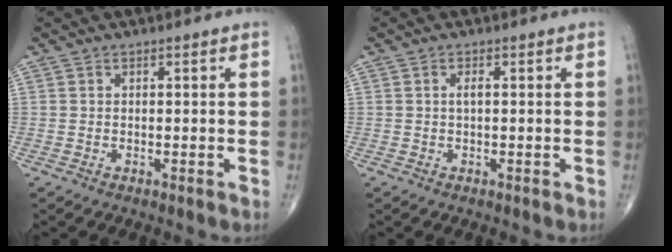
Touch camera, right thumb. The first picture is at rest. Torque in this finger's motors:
{"motor_torque": [0.29, 0.06, 0.17, -0.18, -0.01]}